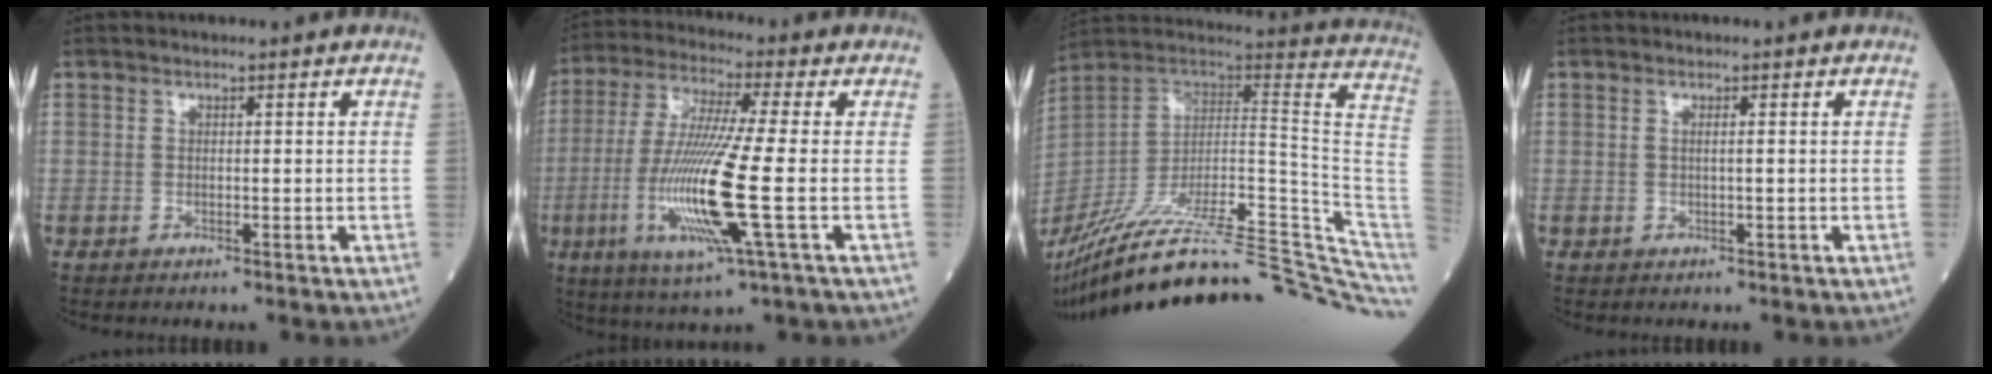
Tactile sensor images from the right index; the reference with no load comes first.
{"total": 15.2, "force": [-3.3, -0.1, 14.8], "torque": [-0.314, -0.018, -0.068]}
{"total": 38.1, "force": [-31.1, 4.8, 21.4], "torque": [-0.245, -0.035, -0.444]}
{"total": 0.7, "force": [0.1, -0.1, 0.7], "torque": [-0.015, 0.000, 0.000]}